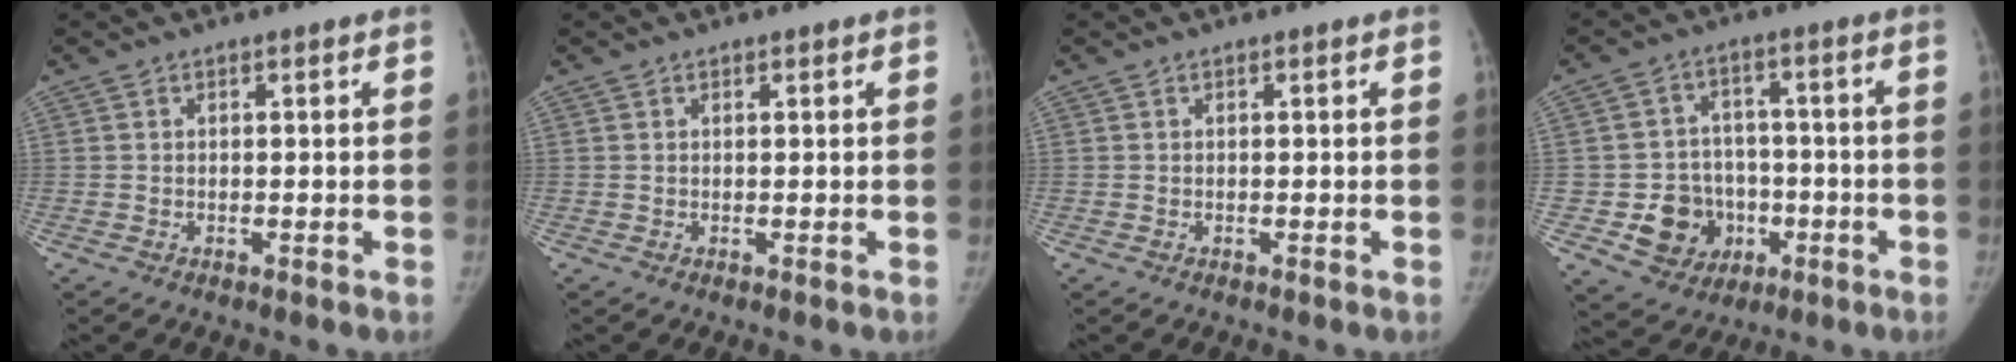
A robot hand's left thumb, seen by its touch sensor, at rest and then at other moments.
{"total": 0.0}
{"total": 0.0}
{"total": 10.6, "force": [-3.1, 9.3, 4.0], "torque": [-0.023, 0.022, -0.038]}